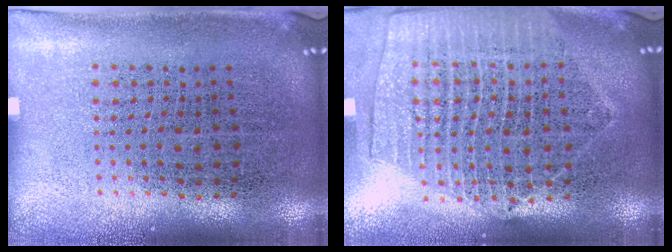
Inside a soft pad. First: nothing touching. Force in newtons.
{"total": 1.9, "press": 1.8, "slide": 0.7}